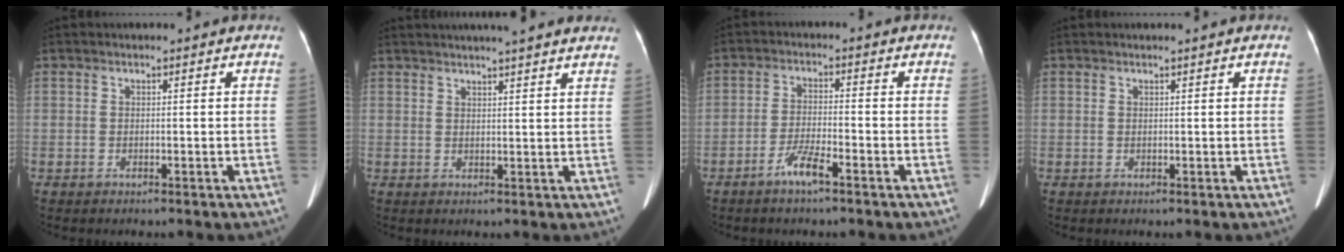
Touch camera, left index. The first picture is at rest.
{"total": 11.5, "force": [10.0, 0.6, 5.6], "torque": [-0.079, 0.024, 0.113]}
{"total": 4.2, "force": [-3.1, 0.2, 2.9], "torque": [-0.064, -0.005, -0.062]}
{"total": 0.5, "force": [0.4, -0.1, 0.3], "torque": [-0.007, 0.003, 0.013]}